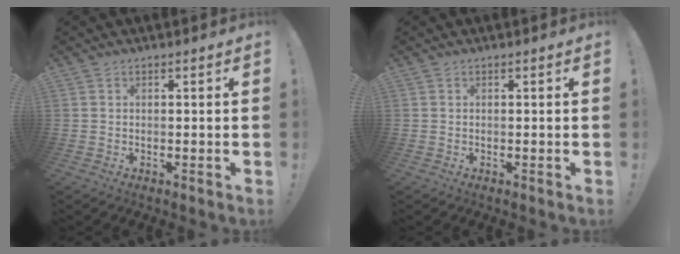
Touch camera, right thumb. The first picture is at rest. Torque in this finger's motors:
{"motor_torque": [-0.14, -0.05, -0.10, 0.05, 0.01]}